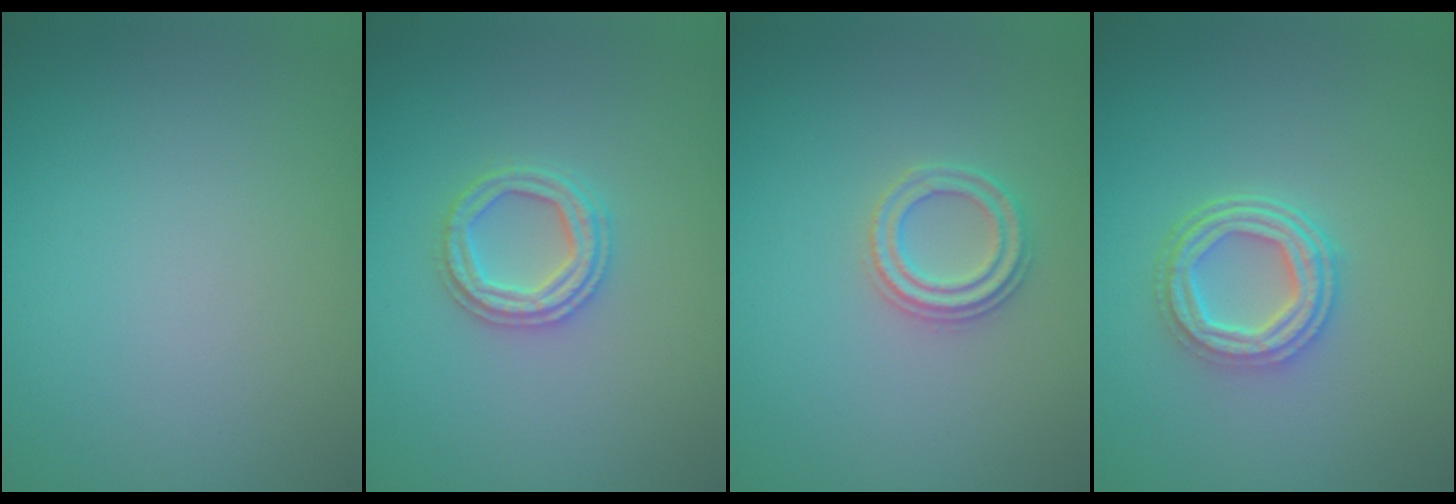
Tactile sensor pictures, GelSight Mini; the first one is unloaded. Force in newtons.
{"total": 2.6, "press": 2.6, "slide": 0.5}
{"total": 2.3, "press": 2.3, "slide": 0.3}
{"total": 4.5, "press": 3.4, "slide": 2.9}